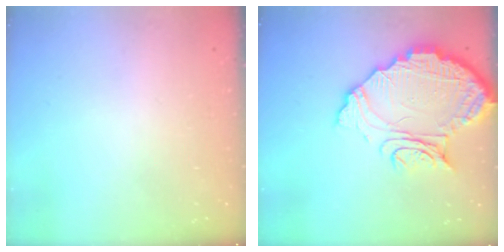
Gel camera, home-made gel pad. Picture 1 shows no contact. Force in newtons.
{"total": 14.9, "press": 14.8, "slide": 1.4}